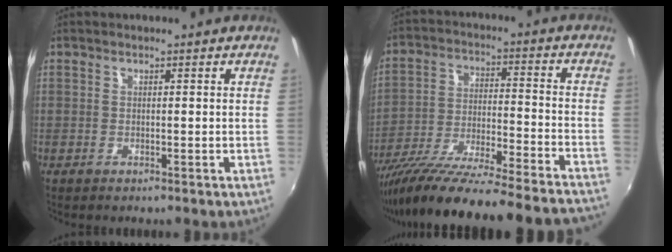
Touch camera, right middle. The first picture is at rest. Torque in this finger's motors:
{"motor_torque": [1.08, -1.06, 0.41, 0.21]}